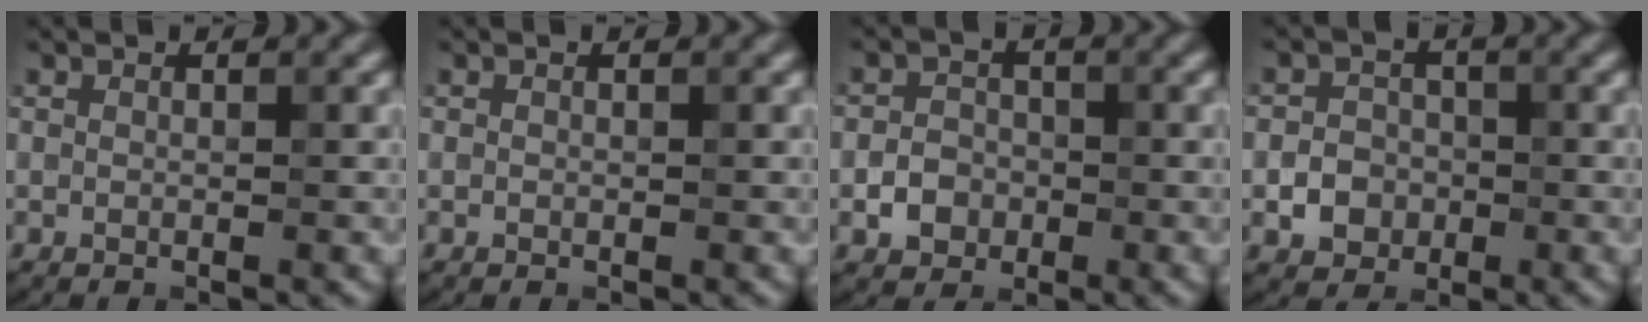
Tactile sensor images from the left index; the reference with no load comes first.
{"total": 0.0}
{"total": 2.5, "force": [-0.9, 2.1, 1.0], "torque": [-0.009, 0.001, -0.020]}
{"total": 2.8, "force": [-0.9, 2.4, 1.1], "torque": [-0.011, 0.001, -0.018]}